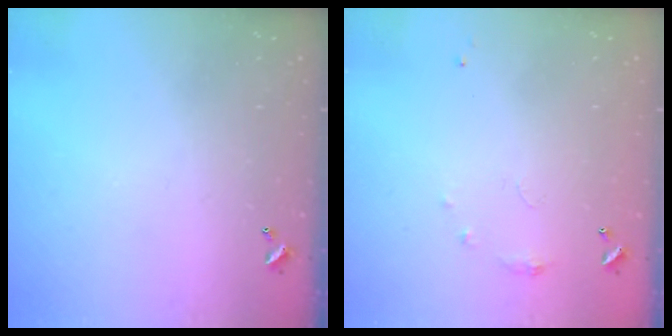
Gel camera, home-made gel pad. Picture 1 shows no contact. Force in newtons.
{"total": 6.0, "press": 5.9, "slide": 0.8}